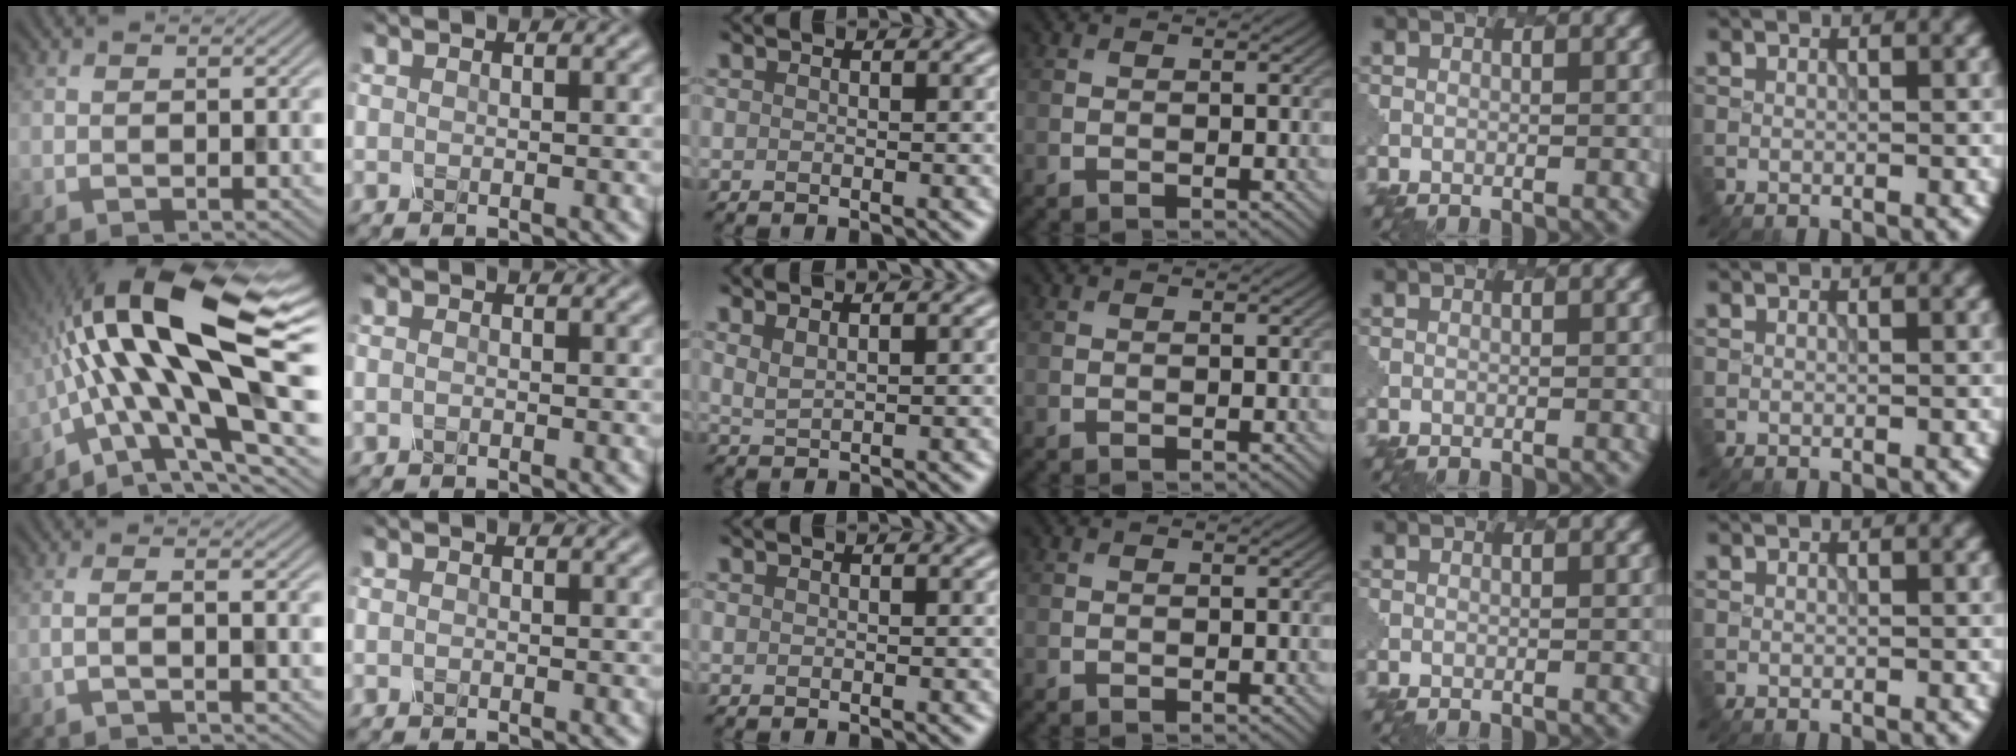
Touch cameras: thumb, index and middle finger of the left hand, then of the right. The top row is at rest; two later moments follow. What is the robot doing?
{"motion": "dispense", "object": "syringe"}